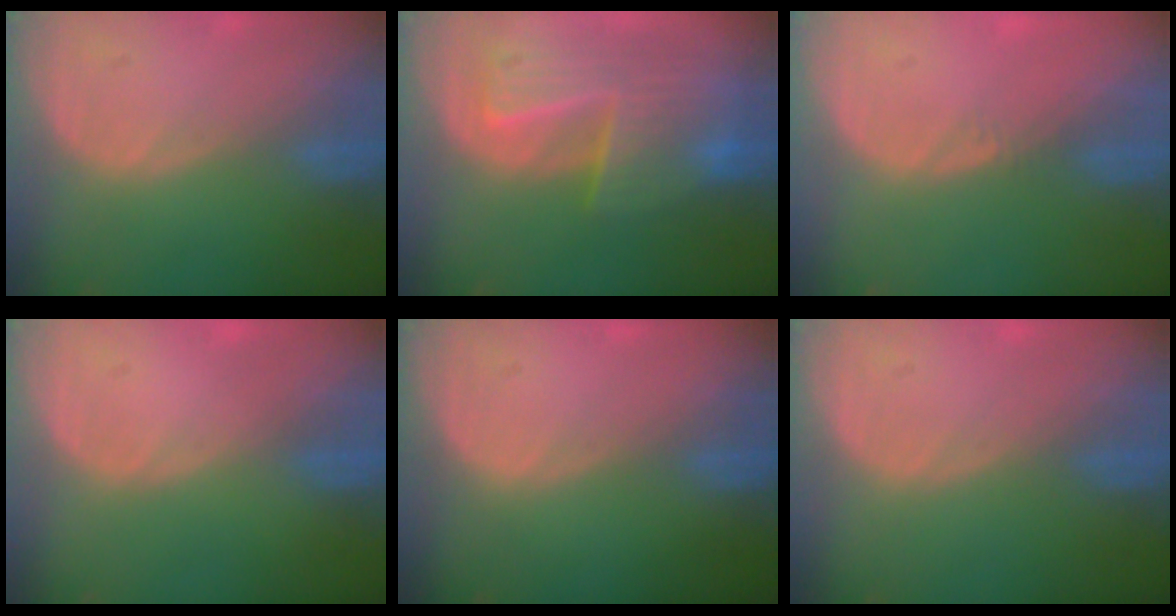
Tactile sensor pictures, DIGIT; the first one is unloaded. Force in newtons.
{"total": 9.9, "press": 8.6, "slide": 5.0}
{"total": 0.5, "press": 0.5, "slide": 0.2}
{"total": 0.0}
{"total": 0.0}
{"total": 0.0}